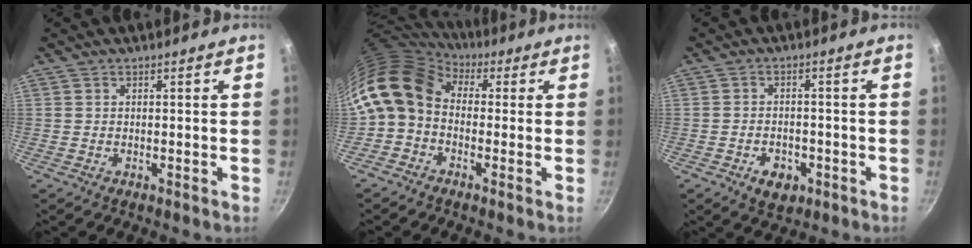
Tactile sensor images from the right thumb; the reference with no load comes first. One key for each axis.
{"total": 11.6, "fx": 0.4, "fy": 8.9, "fz": 7.3, "tx": -0.127, "ty": 0.027, "tz": -0.017}
{"total": 5.4, "fx": -2.4, "fy": 3.6, "fz": 3.2, "tx": -0.039, "ty": 0.013, "tz": -0.031}